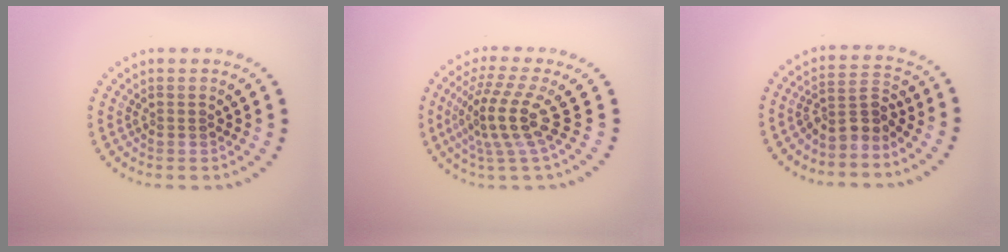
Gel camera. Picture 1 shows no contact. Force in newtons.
{"total": 4.5, "press": 3.1, "slide": 3.3}
{"total": 2.8, "press": 2.0, "slide": 2.0}